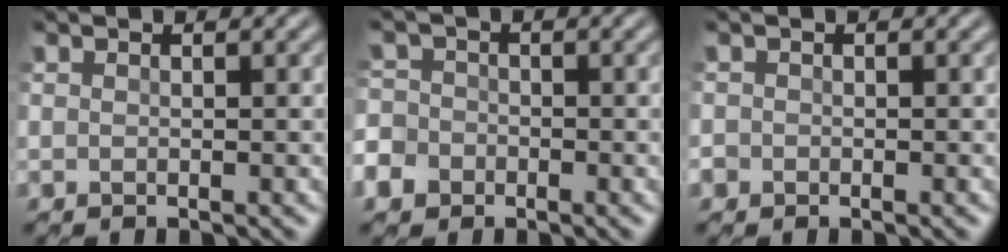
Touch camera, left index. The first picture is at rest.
{"total": 6.6, "force": [-3.7, 5.3, 1.4], "torque": [-0.041, -0.018, -0.088]}
{"total": 0.9, "force": [-0.5, 0.7, 0.1], "torque": [0.001, -0.006, -0.013]}